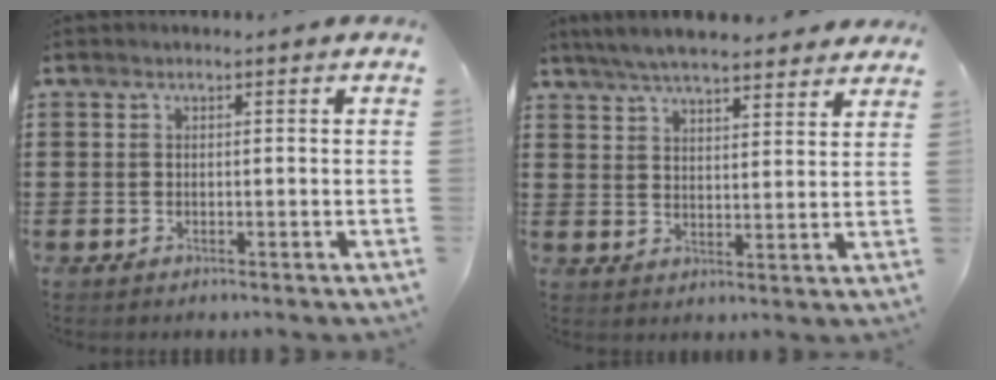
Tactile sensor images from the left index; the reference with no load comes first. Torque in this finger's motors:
{"motor_torque": [2.14, 0.00, 0.61, 0.20]}